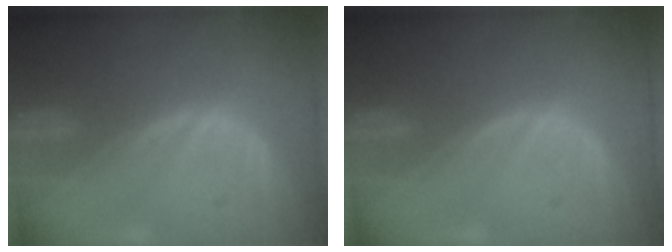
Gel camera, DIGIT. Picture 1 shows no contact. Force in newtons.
{"total": 0.0}